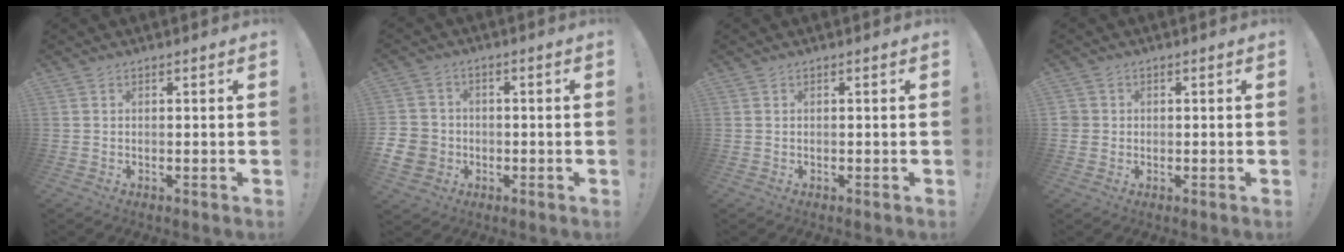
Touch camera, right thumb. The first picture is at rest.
{"total": 9.0, "force": [-2.8, 8.0, 3.1], "torque": [-0.064, 0.021, -0.048]}
{"total": 0.0}
{"total": 4.7, "force": [-0.1, 4.5, 1.2], "torque": [-0.035, 0.004, -0.002]}